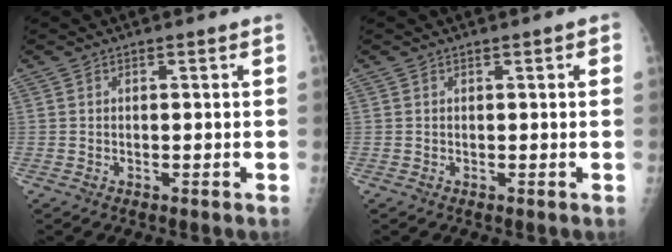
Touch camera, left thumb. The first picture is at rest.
{"total": 1.1, "force": [0.5, 0.5, 0.8], "torque": [-0.004, 0.002, 0.004]}